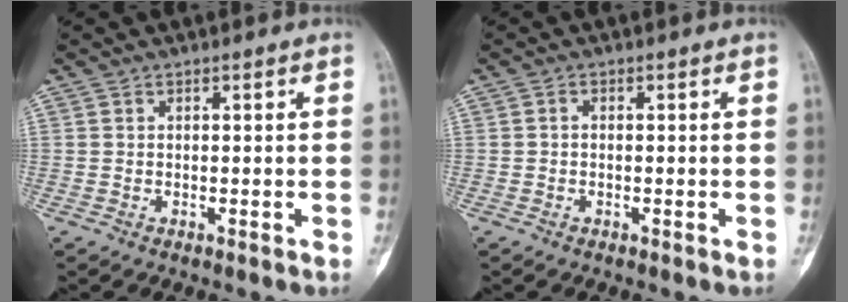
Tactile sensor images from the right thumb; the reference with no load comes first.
{"total": 0.6, "force": [-0.1, 0.4, 0.4], "torque": [-0.005, 0.002, -0.008]}